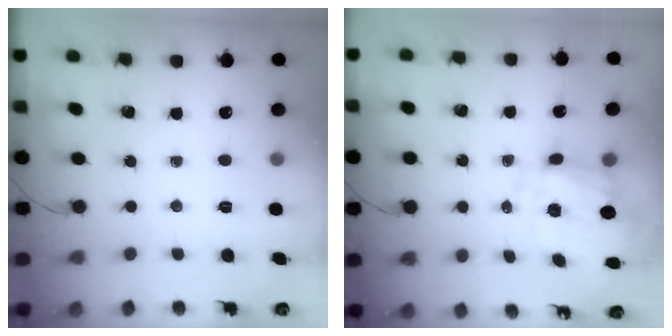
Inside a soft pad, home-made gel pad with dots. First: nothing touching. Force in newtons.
{"total": 4.2, "press": 3.7, "slide": 2.0}